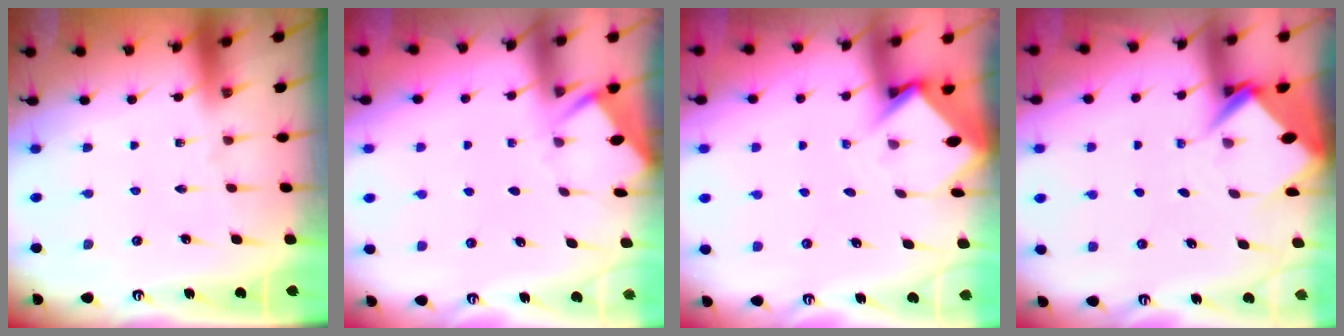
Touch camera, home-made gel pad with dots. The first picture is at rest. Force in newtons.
{"total": 2.9, "press": 2.9, "slide": 0.3}
{"total": 3.5, "press": 3.5, "slide": 0.2}
{"total": 5.5, "press": 5.5, "slide": 0.4}